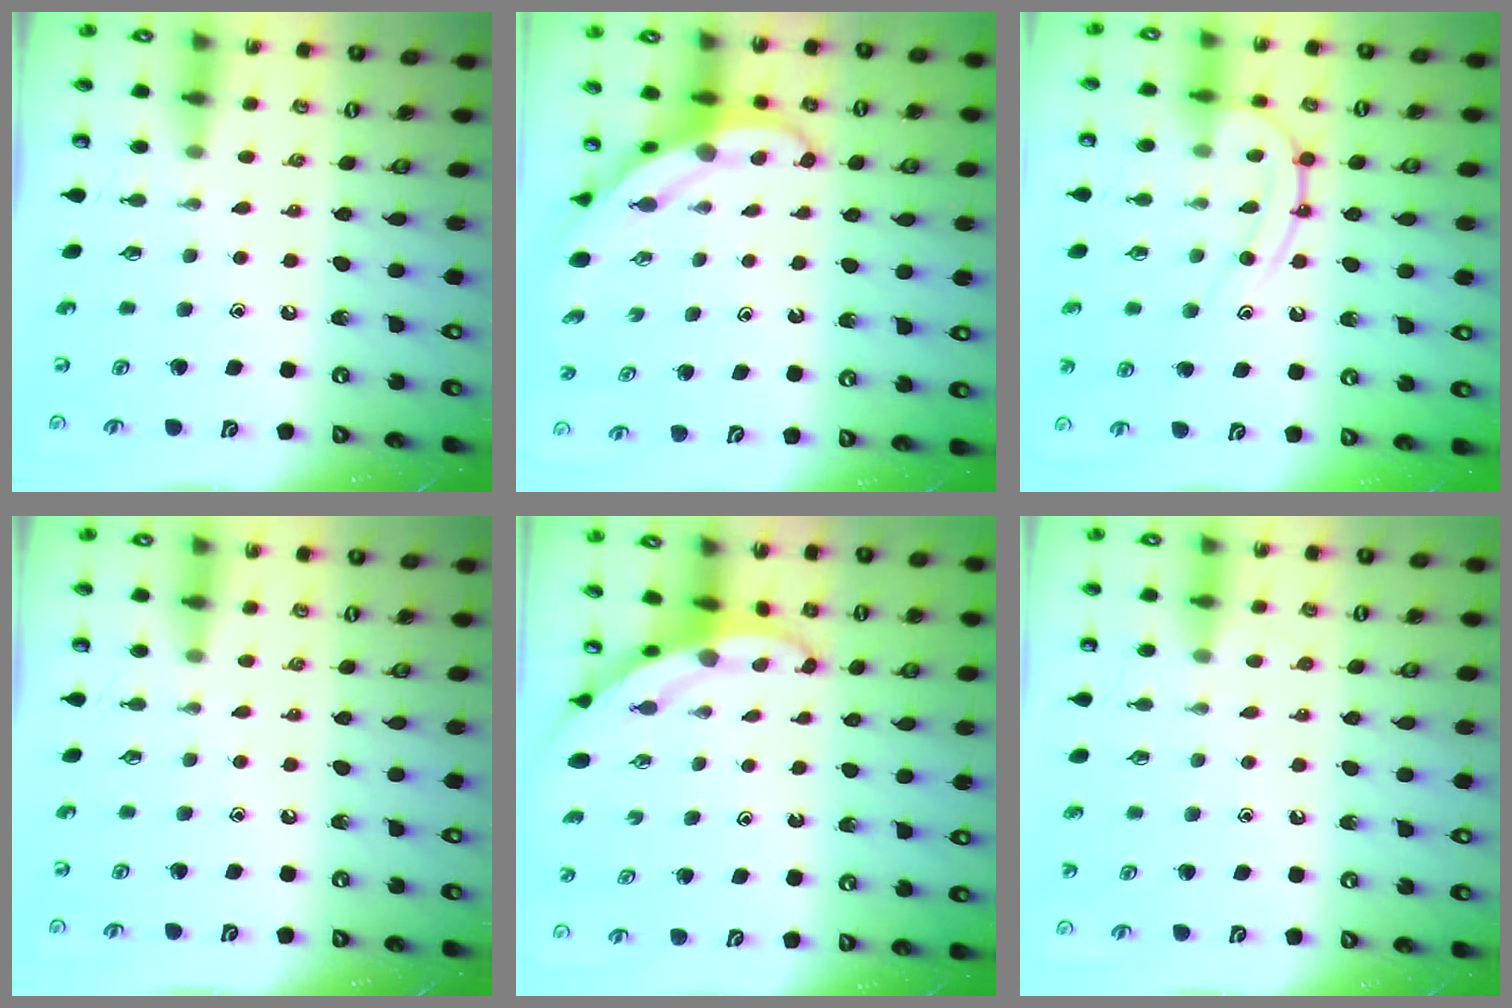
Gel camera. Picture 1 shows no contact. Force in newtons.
{"total": 5.8, "press": 5.8, "slide": 0.5}
{"total": 13.3, "press": 13.3, "slide": 1.1}
{"total": 0.0}
{"total": 3.3, "press": 3.3, "slide": 0.2}
{"total": 2.4, "press": 2.4, "slide": 0.3}